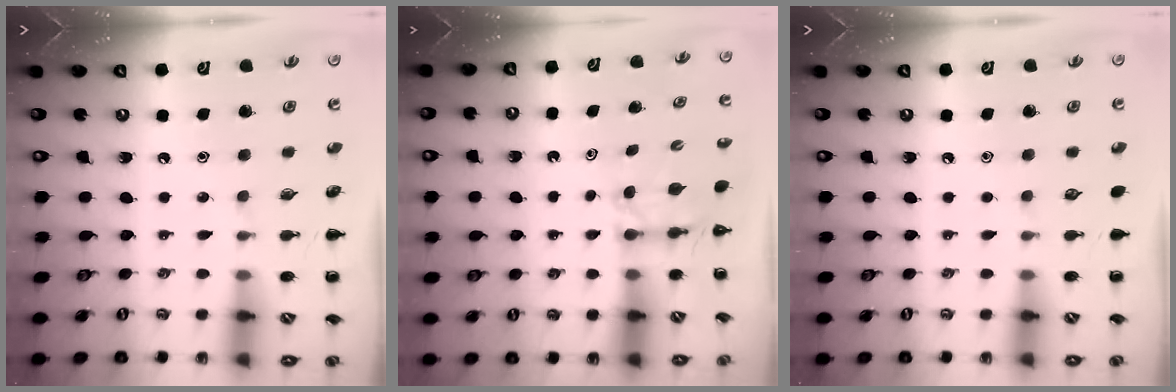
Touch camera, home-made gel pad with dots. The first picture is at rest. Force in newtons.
{"total": 2.8, "press": 2.6, "slide": 1.1}
{"total": 0.0}